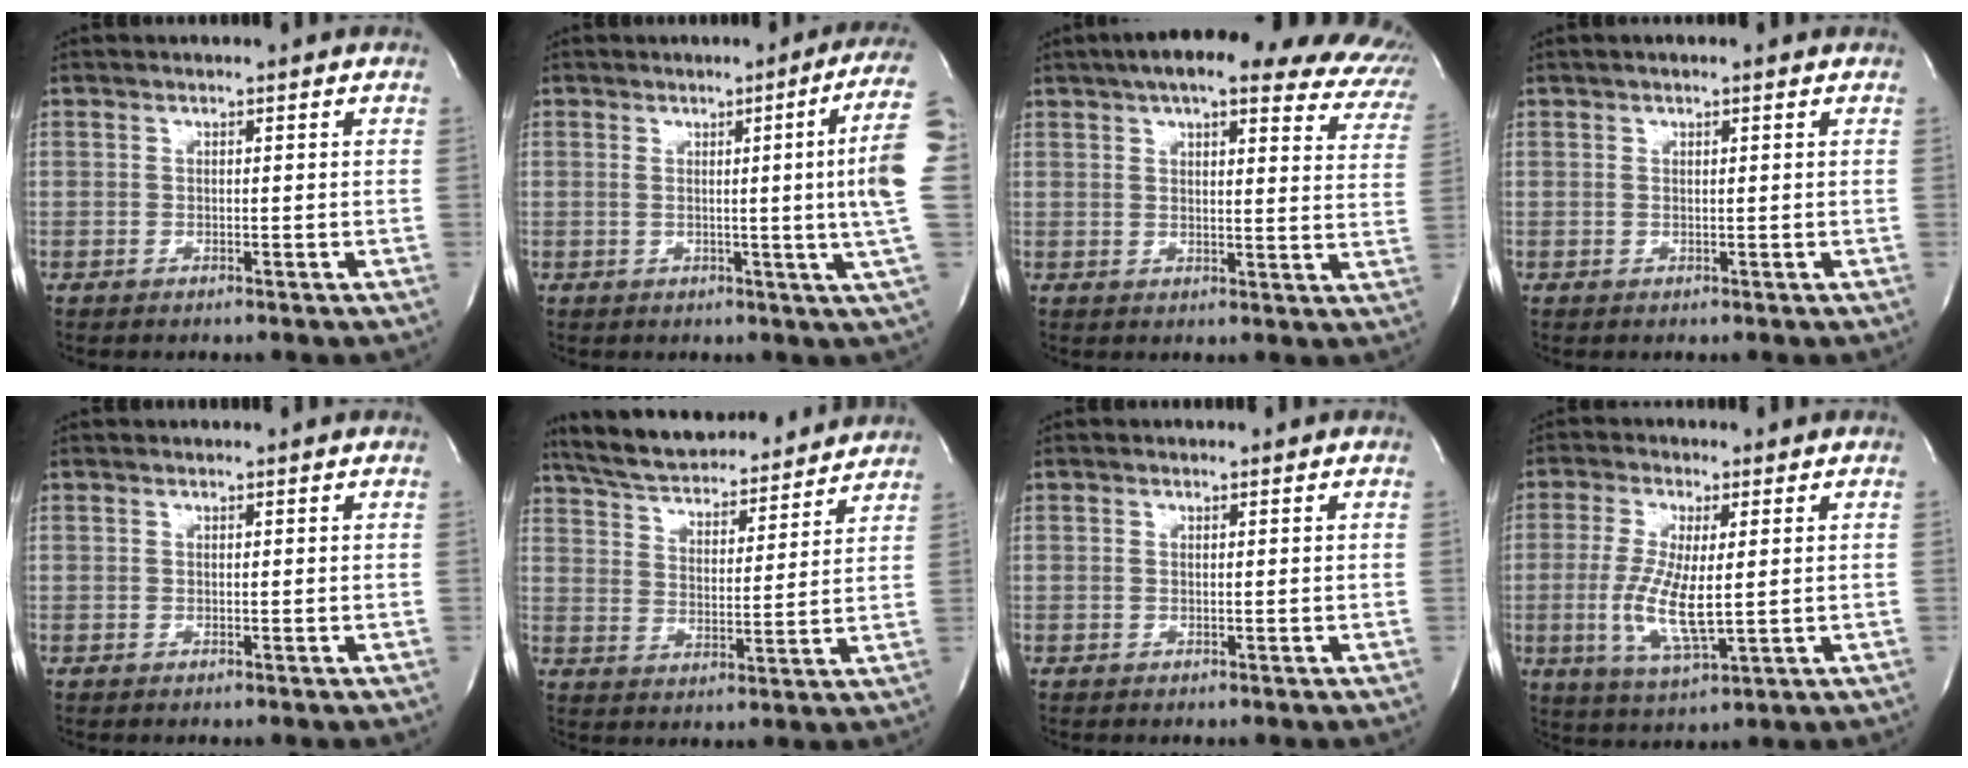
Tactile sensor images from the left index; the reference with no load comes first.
{"total": 10.5, "force": [1.3, -2.8, 10.0], "torque": [-0.106, -0.008, 0.009]}
{"total": 26.6, "force": [21.6, 5.8, 14.3], "torque": [-0.178, -0.012, 0.237]}
{"total": 1.3, "force": [0.8, 0.1, 1.0], "torque": [-0.024, 0.011, 0.011]}
{"total": 0.0}
{"total": 19.5, "force": [18.0, 4.2, 6.4], "torque": [-0.108, 0.020, 0.265]}
{"total": 0.0}
{"total": 8.9, "force": [-0.3, 1.9, 8.7], "torque": [-0.187, -0.016, -0.003]}